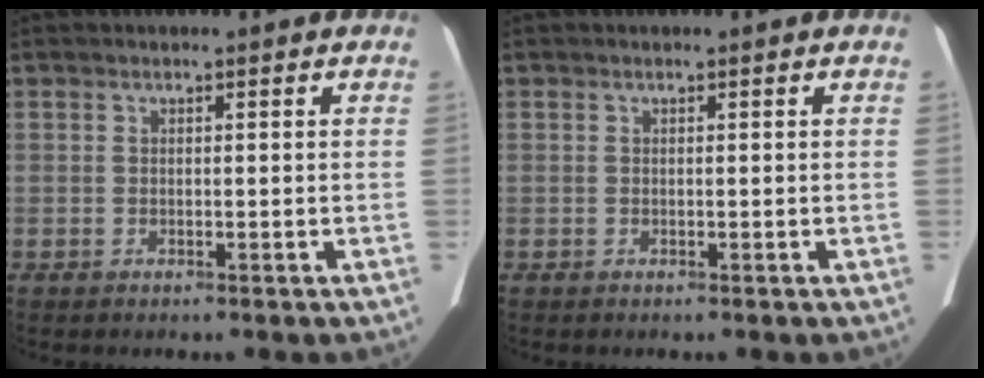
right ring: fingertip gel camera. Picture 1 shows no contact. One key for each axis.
{"total": 0.0}